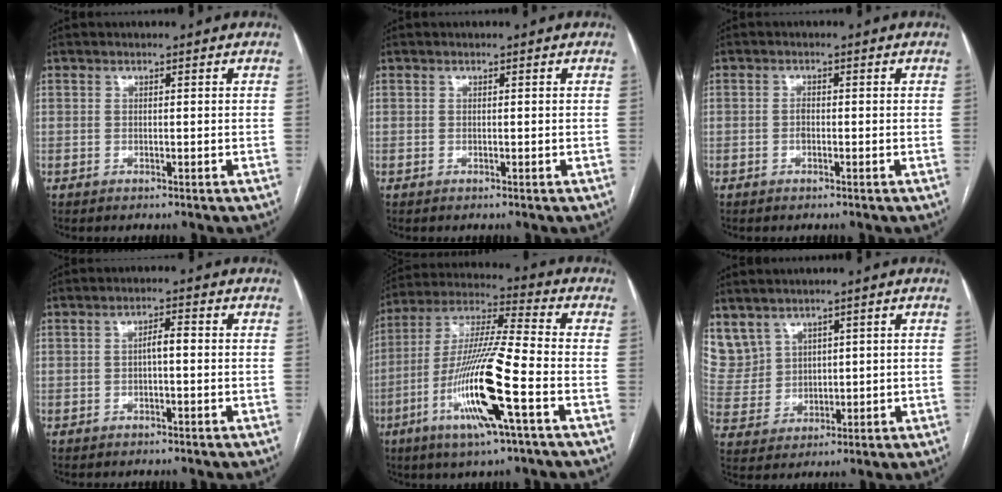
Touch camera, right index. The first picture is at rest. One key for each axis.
{"total": 0.0}
{"total": 1.0, "fx": -0.3, "fy": 0.6, "fz": 0.8, "tx": -0.014, "ty": 0.003, "tz": -0.007}
{"total": 2.2, "fx": -0.2, "fy": 0.5, "fz": 2.1, "tx": -0.035, "ty": 0.006, "tz": -0.003}
{"total": 16.6, "fx": -6.1, "fy": 0.2, "fz": 15.5, "tx": -0.310, "ty": -0.013, "tz": -0.116}
{"total": 8.8, "fx": 5.8, "fy": 6.4, "fz": 1.6, "tx": -0.057, "ty": 0.026, "tz": 0.144}